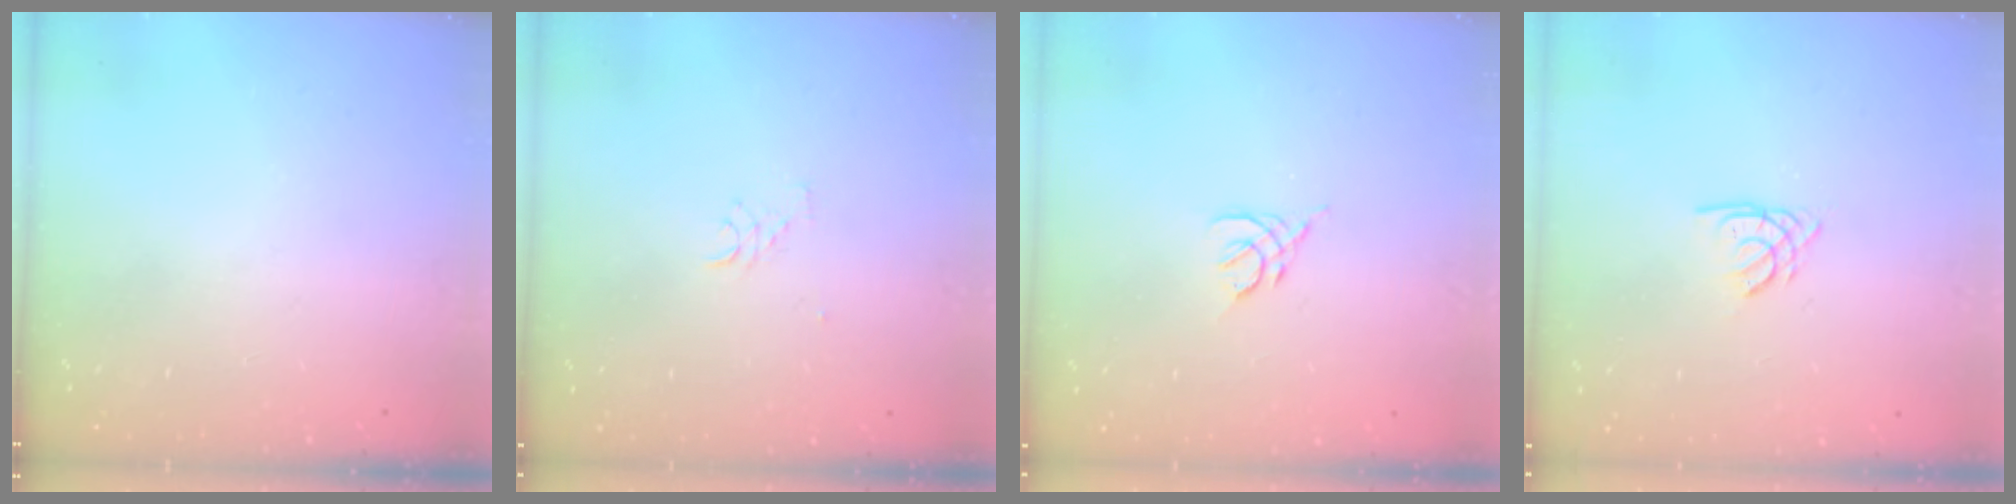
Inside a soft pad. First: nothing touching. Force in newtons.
{"total": 2.6, "press": 2.6, "slide": 0.1}
{"total": 2.8, "press": 2.8, "slide": 0.7}
{"total": 1.8, "press": 1.8, "slide": 0.3}